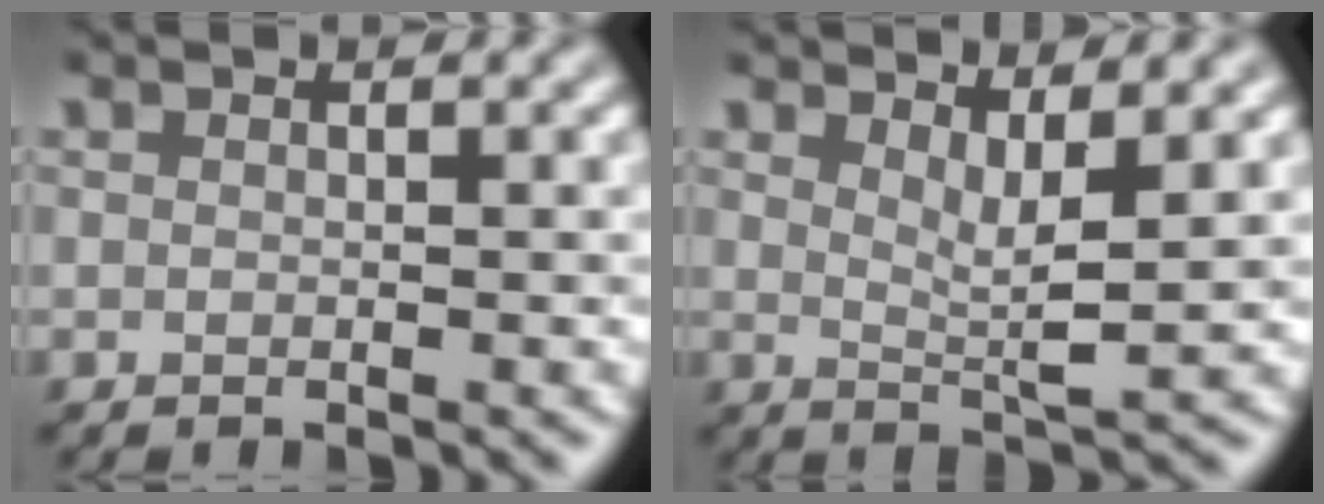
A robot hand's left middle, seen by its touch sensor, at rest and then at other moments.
{"total": 3.1, "force": [1.7, 0.7, 2.5], "torque": [-0.036, -0.011, 0.029]}